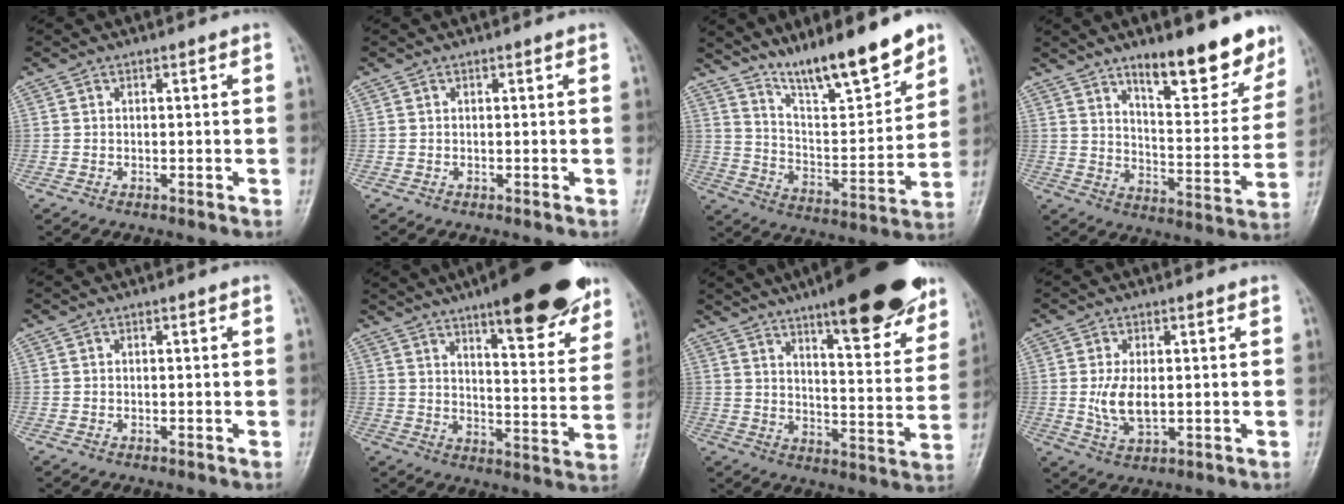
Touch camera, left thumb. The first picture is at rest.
{"total": 0.0}
{"total": 15.6, "force": [12.2, 2.8, 9.4], "torque": [-0.126, -0.079, 0.216]}
{"total": 16.2, "force": [11.4, 5.1, 10.3], "torque": [-0.094, -0.080, 0.174]}
{"total": 0.0}
{"total": 21.9, "force": [14.3, 6.0, 15.5], "torque": [-0.173, -0.058, 0.198]}
{"total": 22.5, "force": [14.7, 5.9, 16.0], "torque": [-0.185, -0.059, 0.208]}
{"total": 5.9, "force": [0.1, 3.1, 5.0], "torque": [-0.100, -0.014, 0.007]}